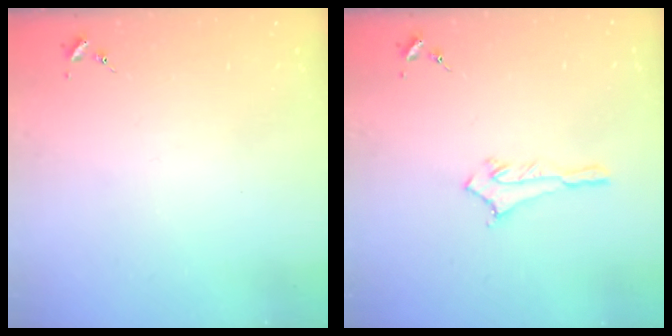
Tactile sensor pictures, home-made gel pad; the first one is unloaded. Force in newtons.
{"total": 3.5, "press": 3.4, "slide": 0.4}